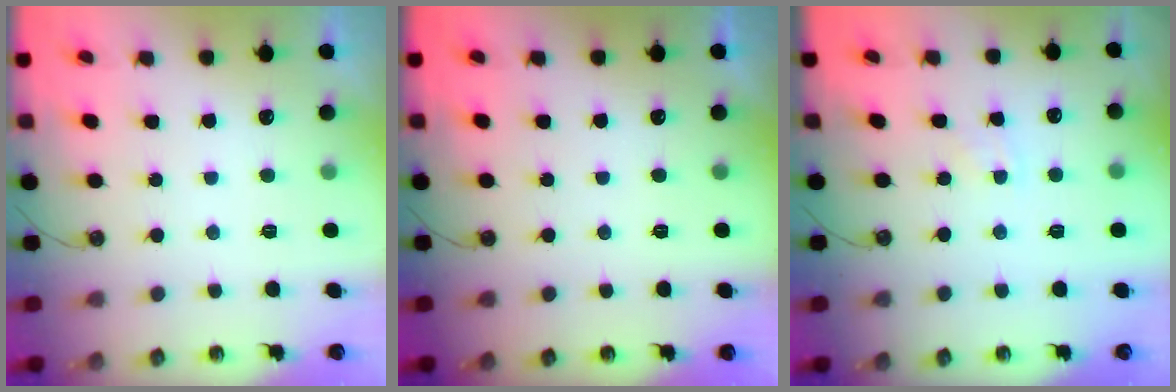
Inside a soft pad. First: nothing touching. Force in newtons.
{"total": 0.0}
{"total": 2.7, "press": 2.7, "slide": 0.3}